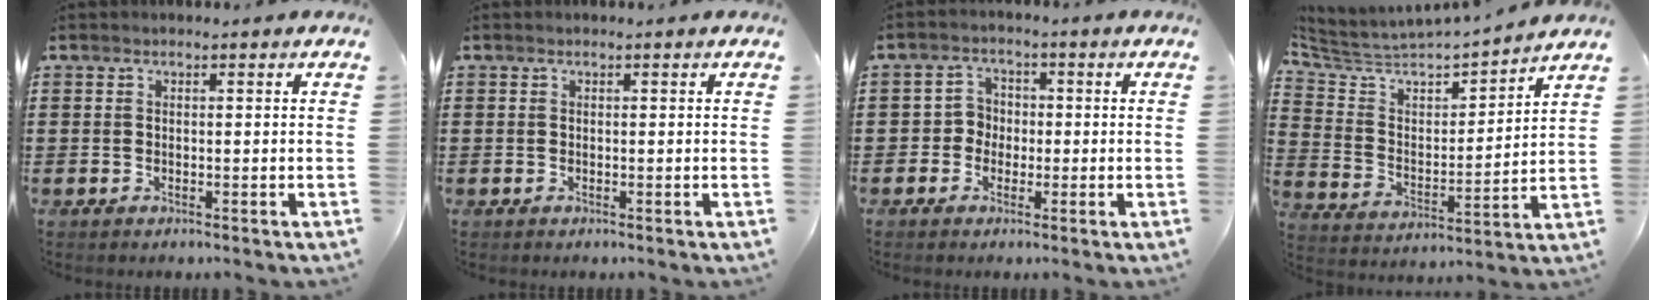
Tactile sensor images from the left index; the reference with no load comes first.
{"total": 0.0}
{"total": 3.3, "force": [-0.9, 3.0, 0.9], "torque": [-0.030, 0.010, -0.023]}
{"total": 4.5, "force": [4.1, 1.4, 1.3], "torque": [-0.053, -0.036, 0.063]}